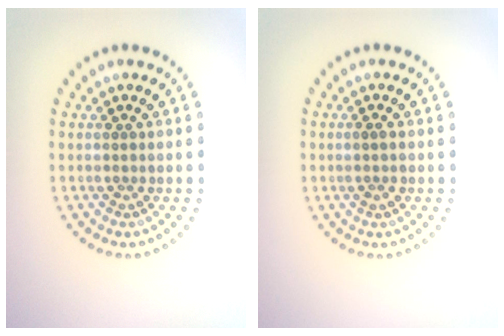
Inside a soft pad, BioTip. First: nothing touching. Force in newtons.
{"total": 0.9, "press": 0.8, "slide": 0.4}